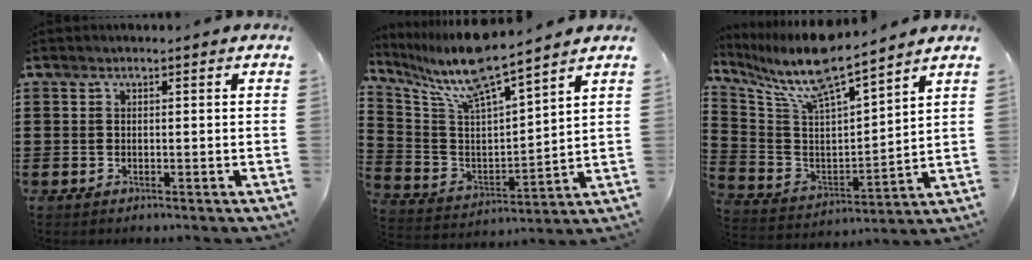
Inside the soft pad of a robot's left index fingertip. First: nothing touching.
{"total": 9.3, "force": [8.0, 0.9, 4.7], "torque": [-0.129, -0.053, 0.134]}
{"total": 10.0, "force": [8.6, 1.4, 5.0], "torque": [-0.136, -0.053, 0.144]}